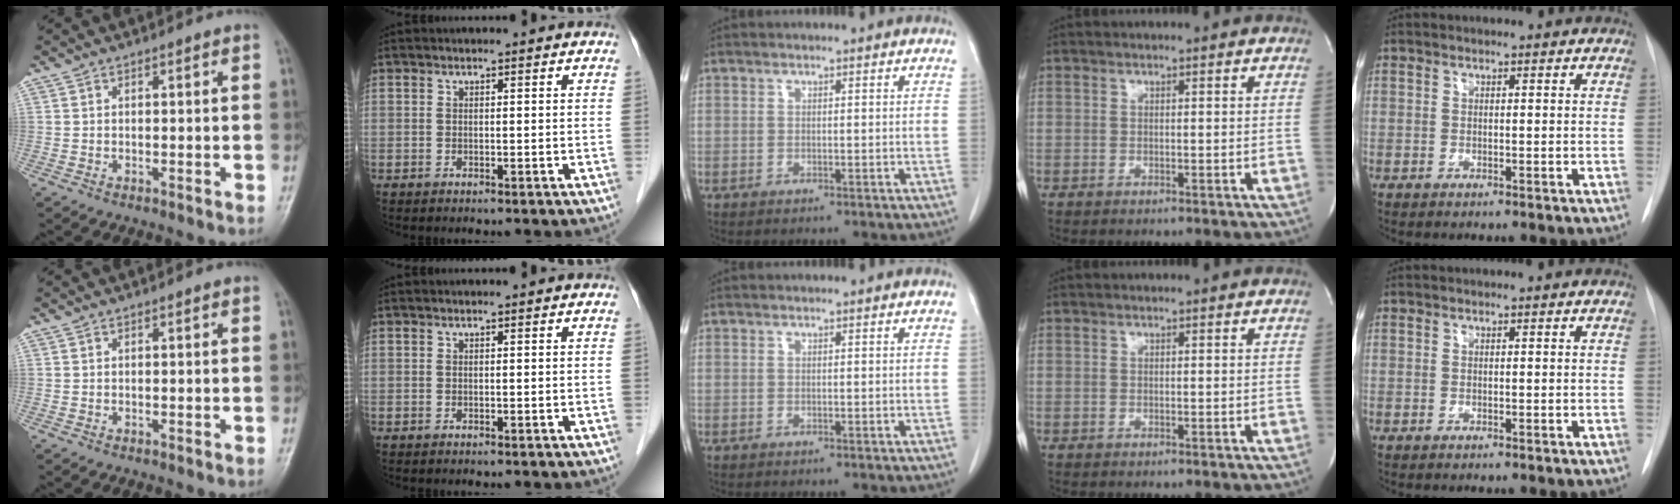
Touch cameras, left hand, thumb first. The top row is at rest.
{}